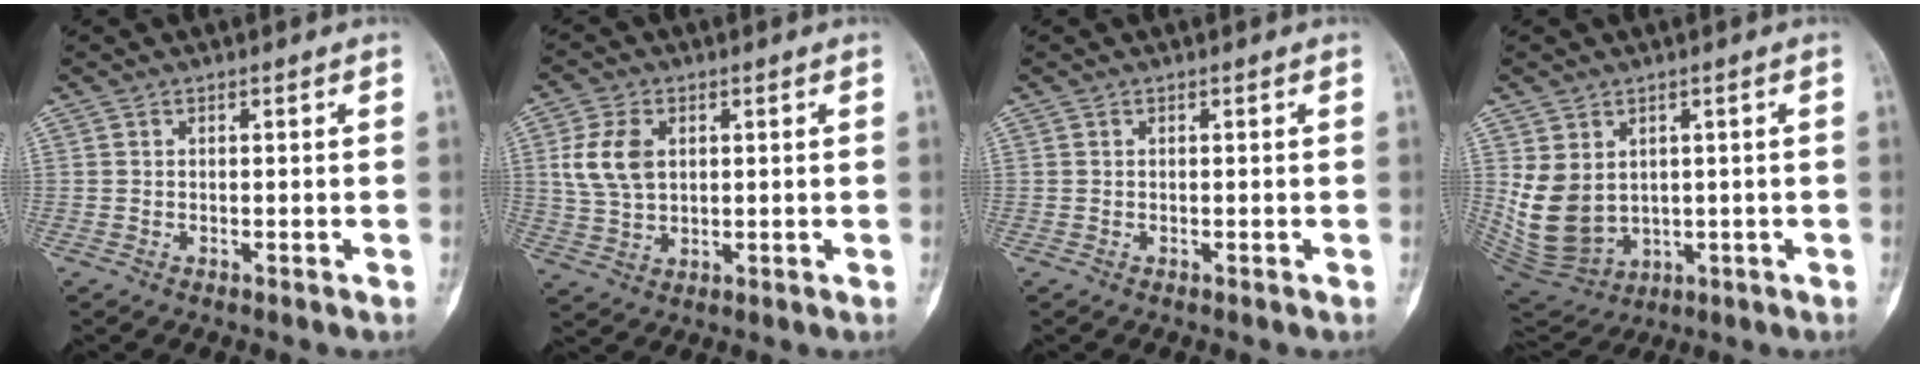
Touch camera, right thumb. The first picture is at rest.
{"total": 8.2, "force": [2.0, 5.4, 5.8], "torque": [-0.113, -0.002, 0.045]}
{"total": 0.0}
{"total": 10.6, "force": [1.3, 8.5, 6.3], "torque": [-0.102, -0.009, 0.058]}